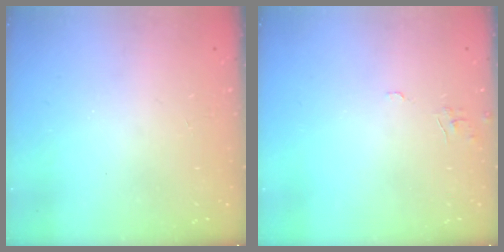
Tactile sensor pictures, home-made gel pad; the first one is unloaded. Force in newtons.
{"total": 4.9, "press": 4.8, "slide": 0.4}